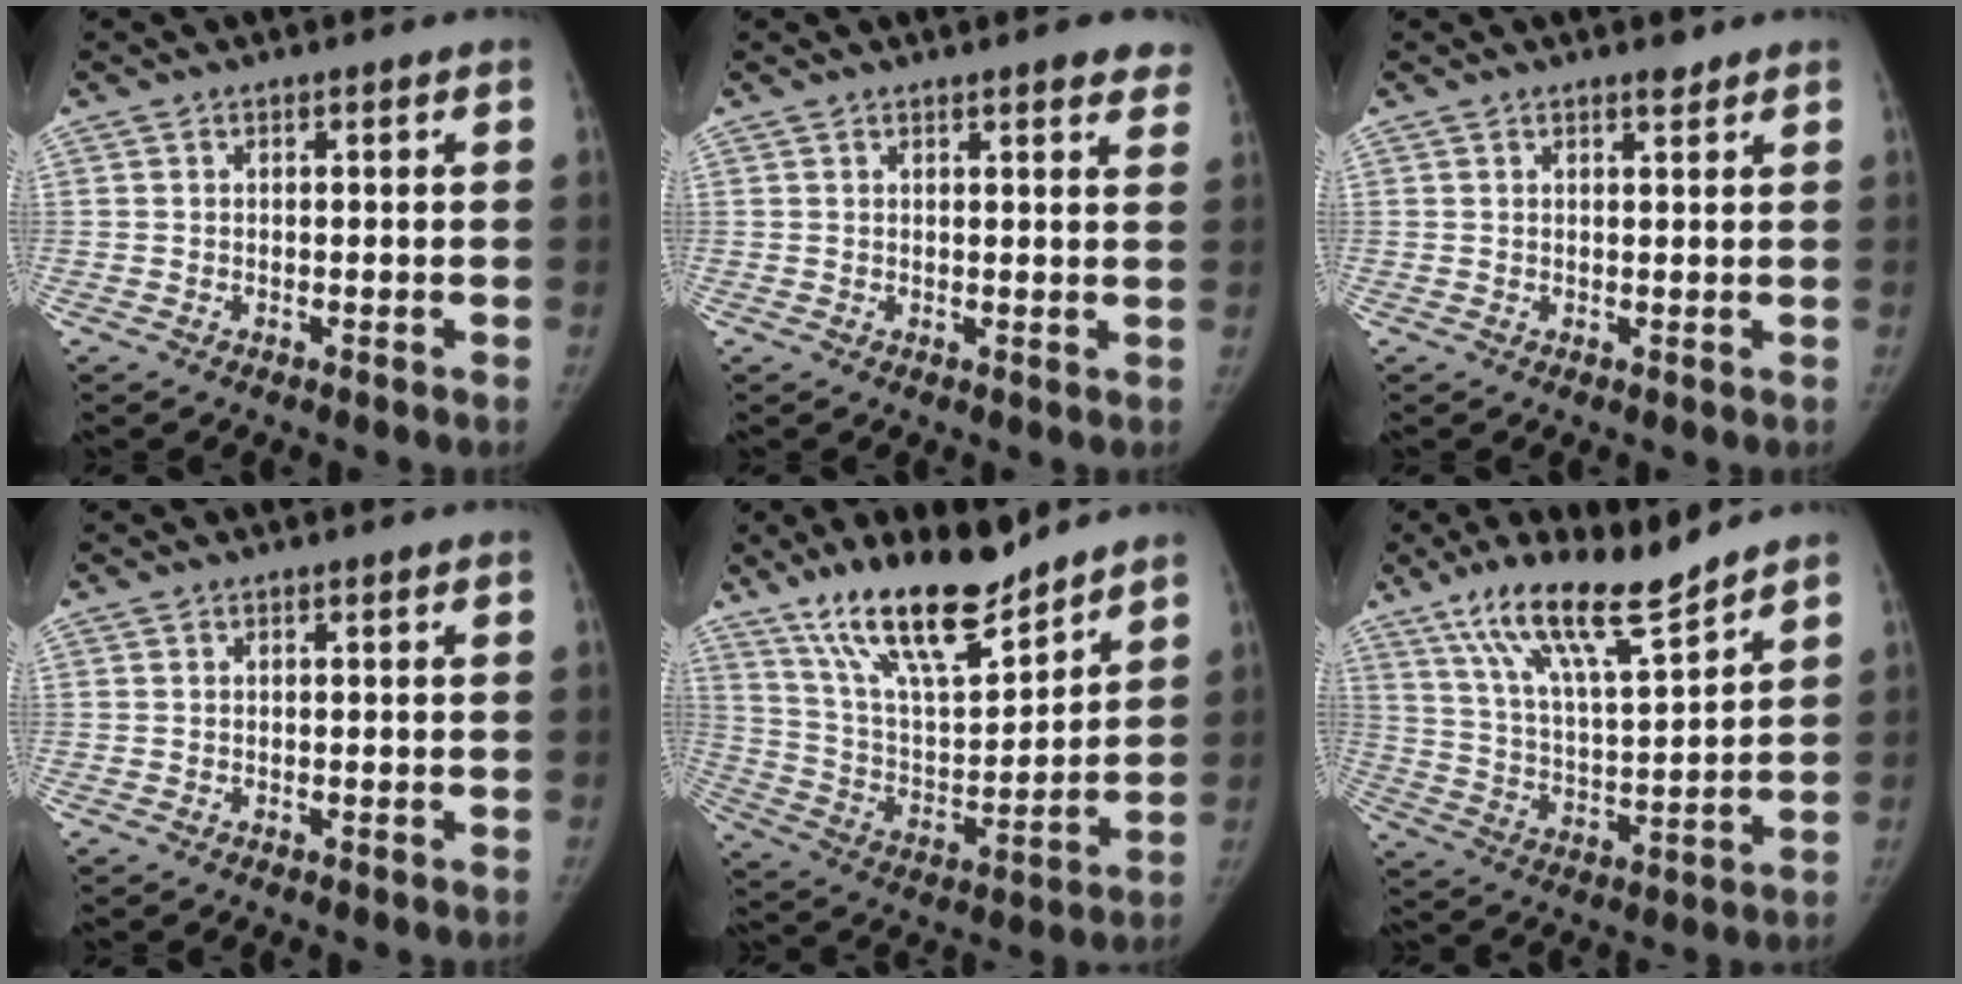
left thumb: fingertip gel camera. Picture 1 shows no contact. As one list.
[{"total": 5.2, "force": [4.0, 1.3, 3.0], "torque": [-0.008, -0.007, 0.037]}, {"total": 1.3, "force": [1.1, 0.4, 0.5], "torque": [0.000, -0.008, 0.016]}, {"total": 0.0}, {"total": 19.0, "force": [14.5, 5.8, 10.9], "torque": [-0.152, -0.080, 0.261]}, {"total": 14.9, "force": [11.3, 2.4, 9.4], "torque": [-0.156, -0.063, 0.212]}]